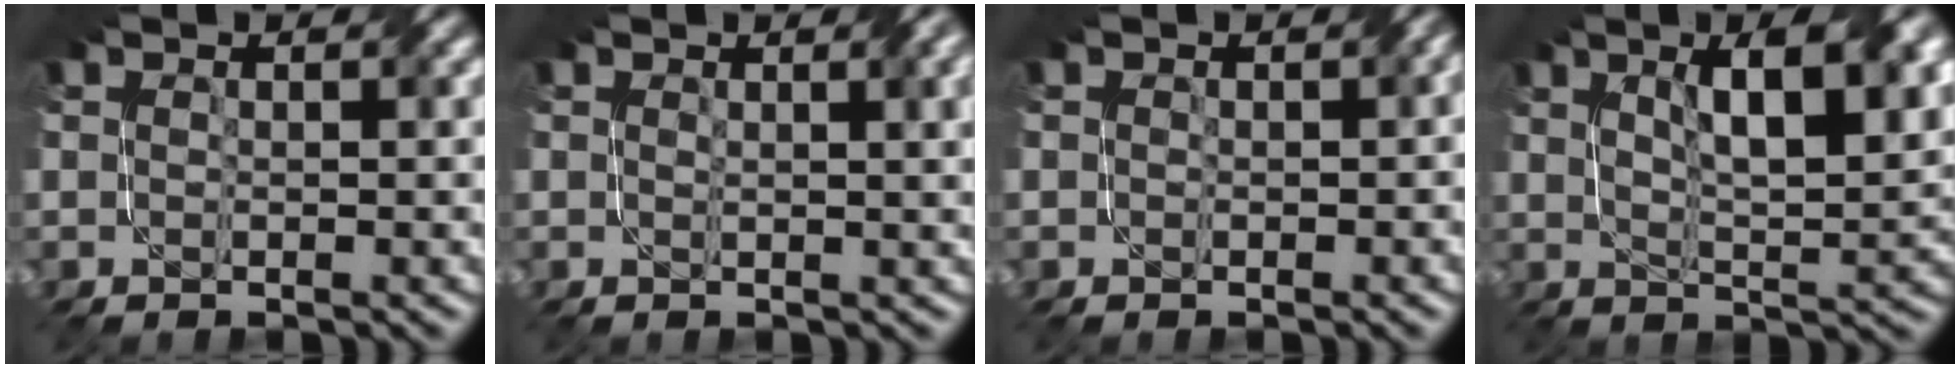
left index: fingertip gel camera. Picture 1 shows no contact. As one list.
[{"total": 2.9, "force": [1.2, 0.8, 2.6], "torque": [-0.027, 0.006, 0.016]}, {"total": 1.6, "force": [-0.5, 1.0, 1.2], "torque": [-0.017, -0.004, -0.008]}, {"total": 8.2, "force": [3.3, 2.2, 7.2], "torque": [-0.105, 0.011, 0.050]}]